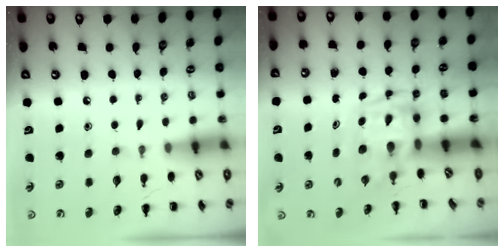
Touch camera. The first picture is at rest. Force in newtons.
{"total": 3.3, "press": 3.3, "slide": 0.7}